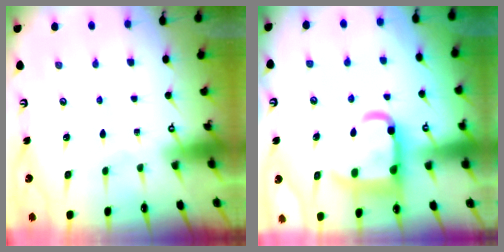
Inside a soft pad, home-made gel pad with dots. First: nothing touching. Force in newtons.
{"total": 15.2, "press": 15.0, "slide": 1.8}